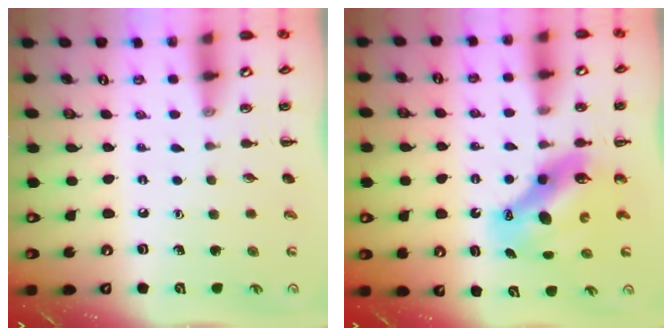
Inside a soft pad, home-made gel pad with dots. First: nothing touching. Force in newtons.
{"total": 9.6, "press": 9.1, "slide": 3.0}